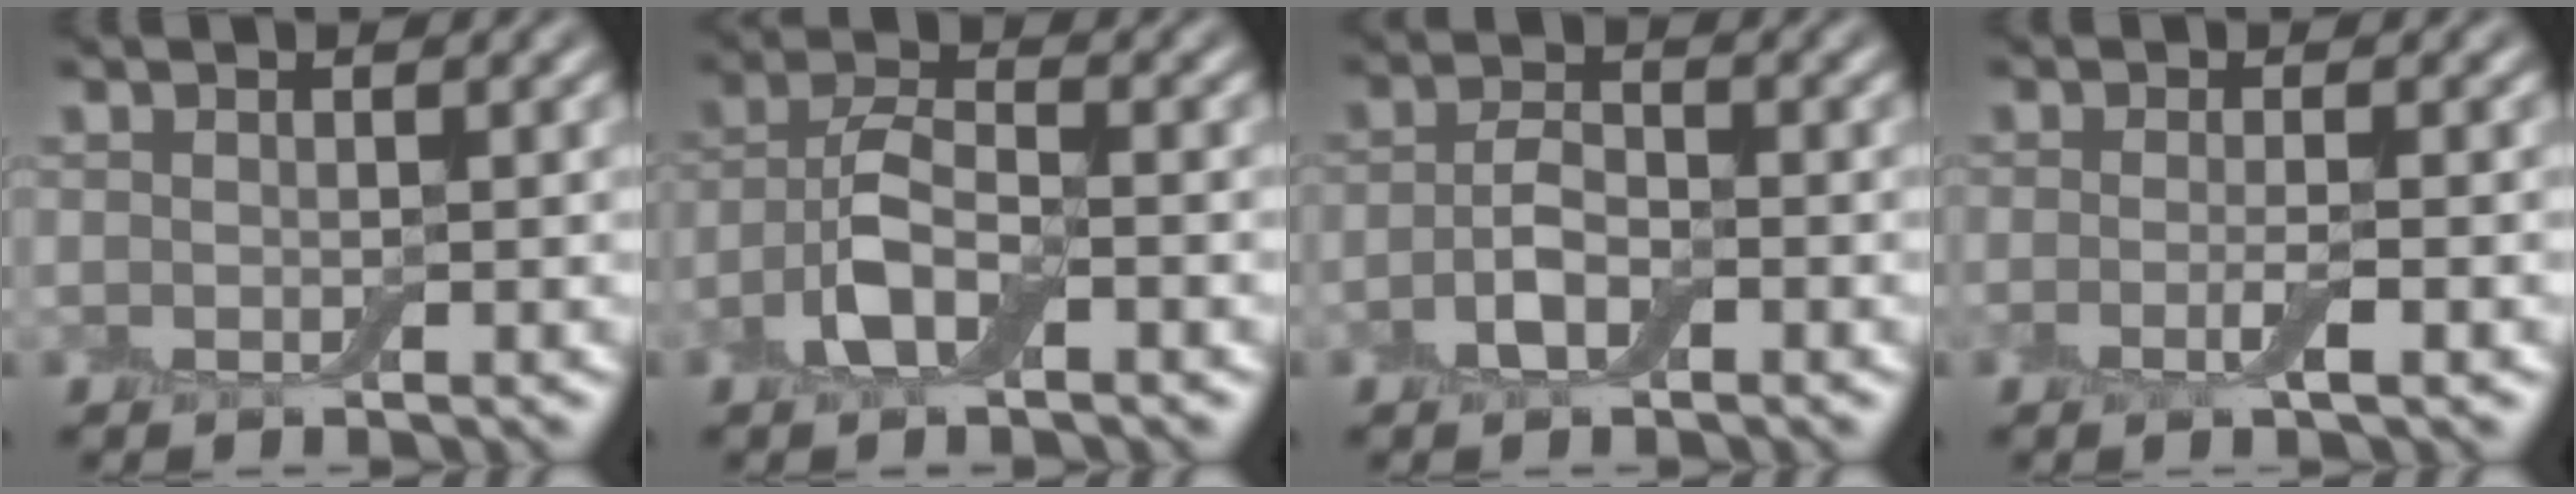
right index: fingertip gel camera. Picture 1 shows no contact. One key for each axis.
{"total": 4.2, "fx": -1.8, "fy": 1.8, "fz": 3.4, "tx": -0.072, "ty": 0.008, "tz": -0.043}
{"total": 2.8, "fx": -1.1, "fy": 1.3, "fz": 2.2, "tx": -0.045, "ty": 0.003, "tz": -0.027}
{"total": 2.0, "fx": -0.6, "fy": 0.4, "fz": 1.9, "tx": -0.038, "ty": -0.007, "tz": -0.015}